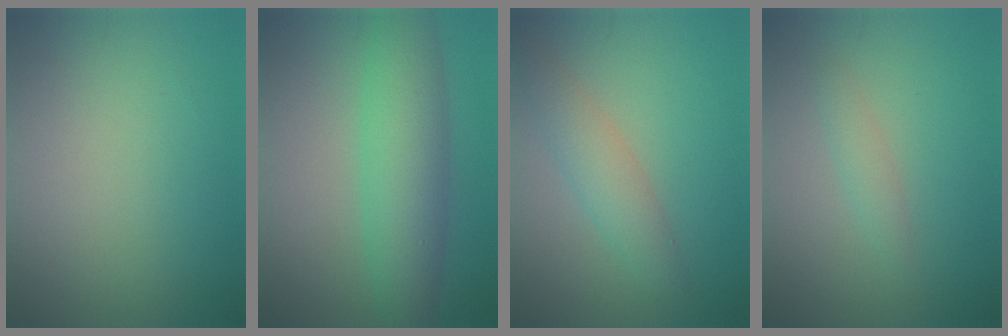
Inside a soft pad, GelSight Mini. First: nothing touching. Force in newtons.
{"total": 6.2, "press": 6.2, "slide": 0.3}
{"total": 2.9, "press": 2.9, "slide": 0.1}
{"total": 1.3, "press": 1.3, "slide": 0.0}